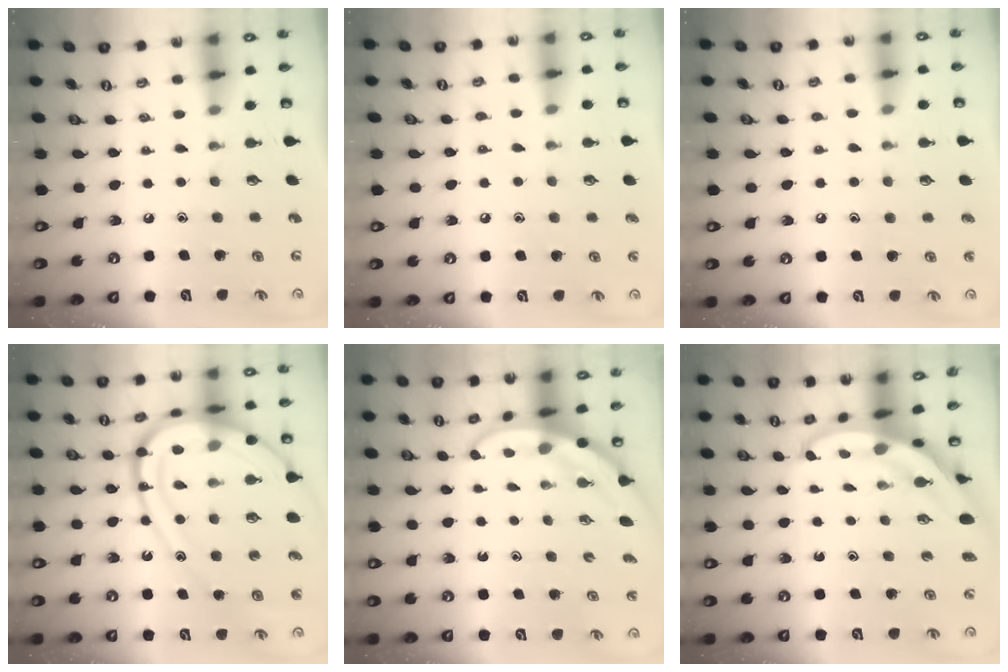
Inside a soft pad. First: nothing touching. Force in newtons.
{"total": 4.7, "press": 4.6, "slide": 0.6}
{"total": 5.3, "press": 5.2, "slide": 0.6}
{"total": 20.7, "press": 20.6, "slide": 2.3}
{"total": 3.2, "press": 3.2, "slide": 0.1}
{"total": 3.8, "press": 3.8, "slide": 0.2}